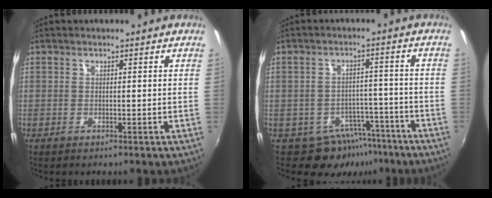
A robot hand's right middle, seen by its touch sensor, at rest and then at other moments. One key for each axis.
{"total": 7.7, "fx": -5.3, "fy": 5.3, "fz": 1.9, "tx": -0.029, "ty": 0.024, "tz": -0.059}